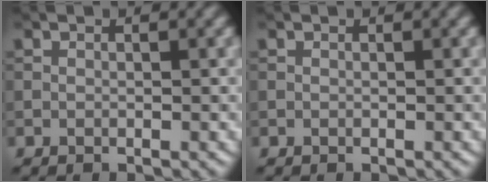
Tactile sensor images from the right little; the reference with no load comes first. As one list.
[{"total": 0.0}]